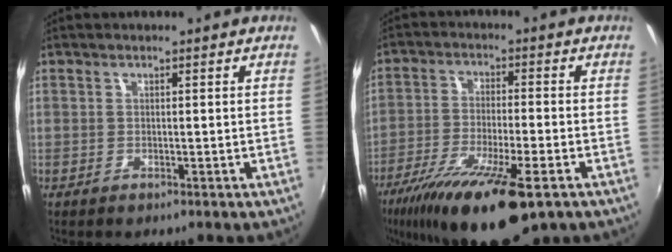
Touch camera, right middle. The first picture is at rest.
{"total": 18.4, "force": [-11.6, 4.0, 13.7], "torque": [-0.265, -0.061, -0.197]}